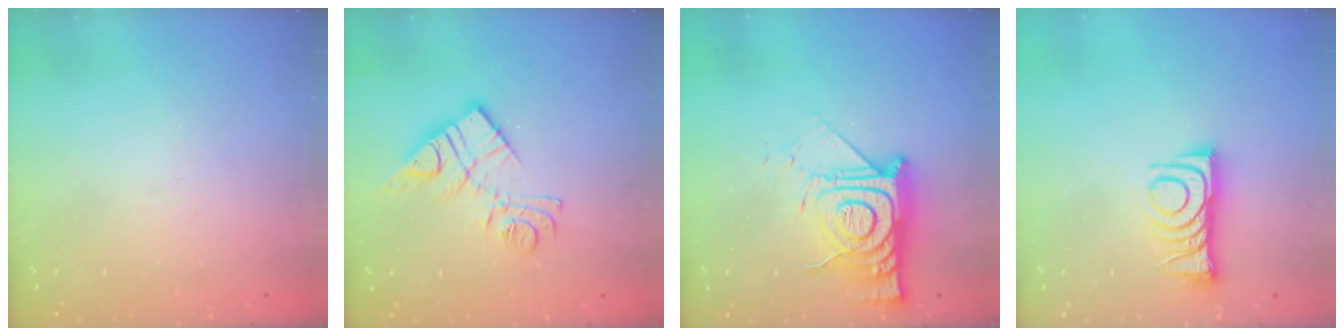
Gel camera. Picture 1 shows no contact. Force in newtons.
{"total": 13.1, "press": 13.1, "slide": 0.9}
{"total": 16.7, "press": 16.7, "slide": 1.2}
{"total": 9.4, "press": 9.3, "slide": 0.7}